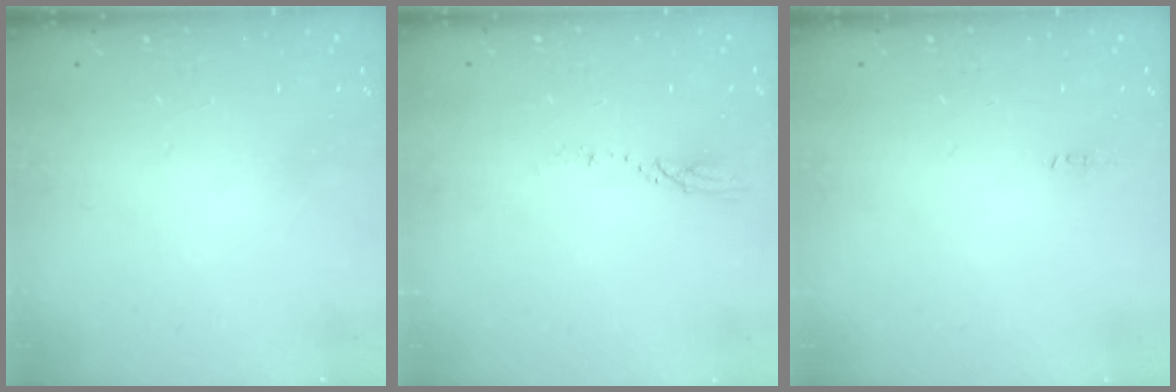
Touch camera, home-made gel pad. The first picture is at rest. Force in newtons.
{"total": 3.1, "press": 3.0, "slide": 0.3}
{"total": 4.8, "press": 2.5, "slide": 4.1}